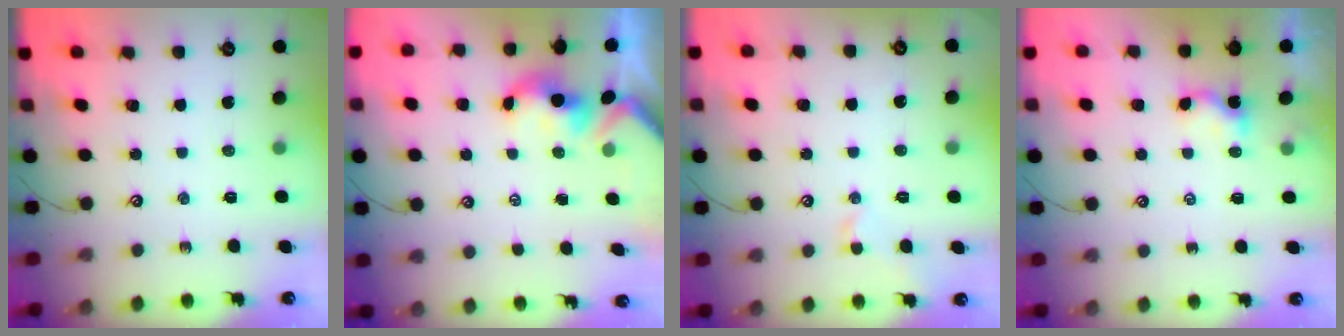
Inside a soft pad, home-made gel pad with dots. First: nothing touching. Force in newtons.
{"total": 0.6, "press": 0.4, "slide": 0.4}
{"total": 0.8, "press": 0.8, "slide": 0.1}
{"total": 2.2, "press": 2.1, "slide": 0.5}